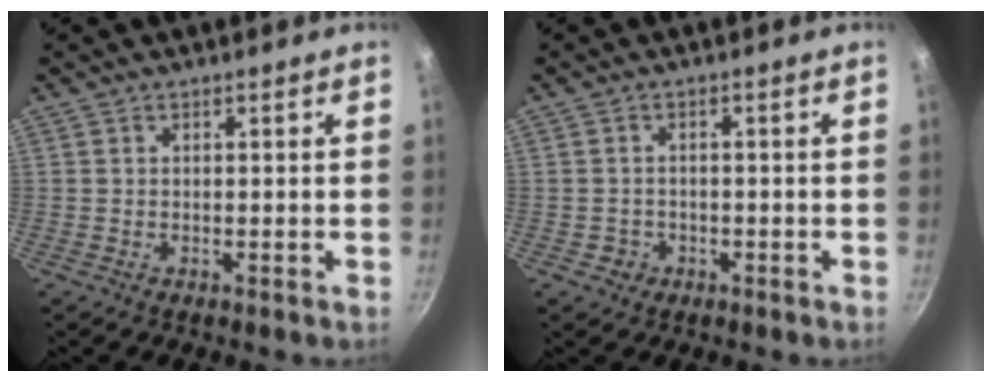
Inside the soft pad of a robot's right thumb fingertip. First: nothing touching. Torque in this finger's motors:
{"motor_torque": [-0.21, 0.21, 0.05, -0.02, 0.01]}